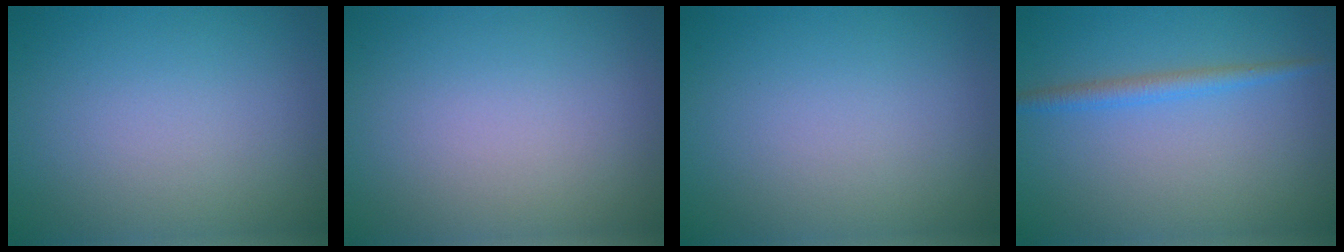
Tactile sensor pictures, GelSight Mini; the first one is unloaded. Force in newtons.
{"total": 0.0}
{"total": 0.0}
{"total": 1.8, "press": 1.8, "slide": 0.1}